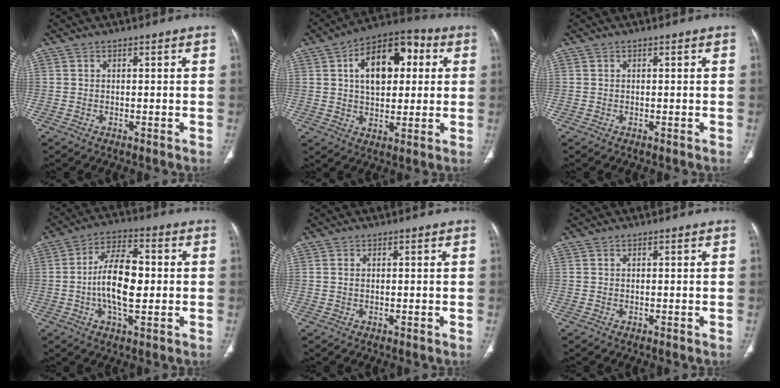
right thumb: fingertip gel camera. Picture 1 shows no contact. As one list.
[{"total": 15.9, "force": [3.9, 9.4, 12.1], "torque": [-0.152, 0.020, 0.055]}, {"total": 0.0}, {"total": 12.1, "force": [-0.7, 5.7, 10.7], "torque": [-0.185, 0.014, -0.017]}, {"total": 0.7, "force": [0.2, 0.5, 0.5], "torque": [-0.007, 0.003, 0.004]}, {"total": 0.0}]